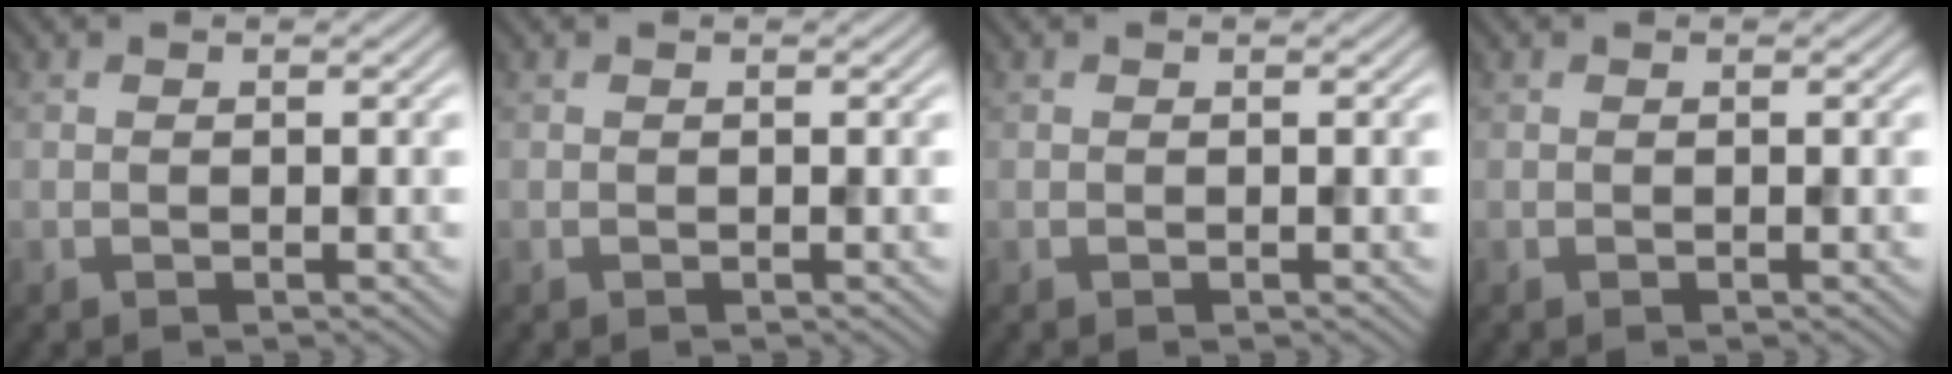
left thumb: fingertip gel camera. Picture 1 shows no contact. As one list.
[{"total": 0.0}, {"total": 0.0}, {"total": 0.0}]